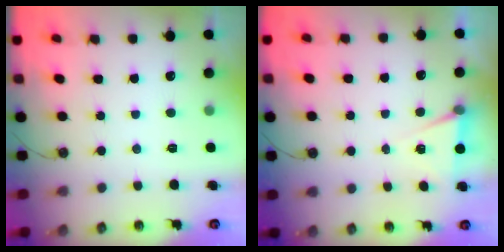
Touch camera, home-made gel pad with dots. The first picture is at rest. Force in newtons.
{"total": 5.4, "press": 2.9, "slide": 4.5}